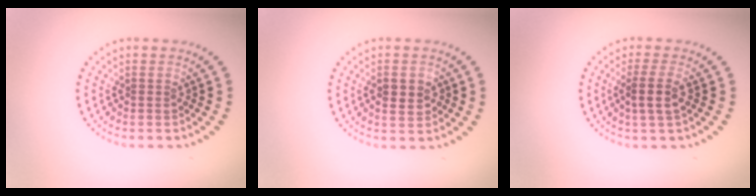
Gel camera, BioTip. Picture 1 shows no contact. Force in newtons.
{"total": 1.9, "press": 1.9, "slide": 0.3}
{"total": 2.4, "press": 2.0, "slide": 1.3}